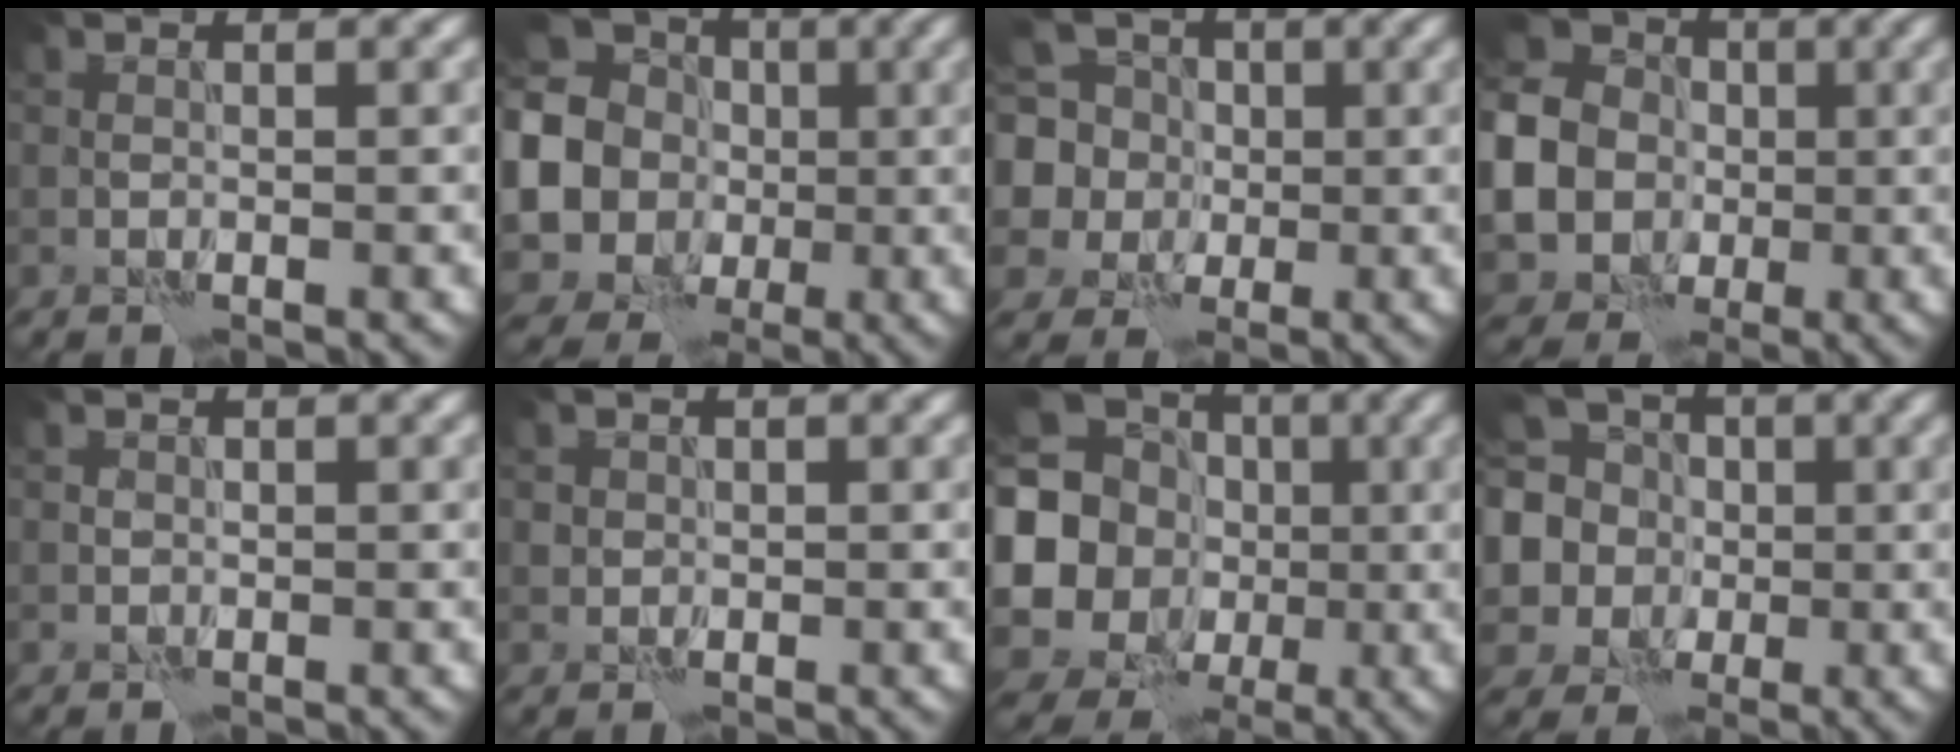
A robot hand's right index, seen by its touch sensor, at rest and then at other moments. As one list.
[{"total": 14.5, "force": [0.1, 13.2, 6.1], "torque": [-0.160, 0.018, -0.021]}, {"total": 8.9, "force": [1.6, 8.0, 3.6], "torque": [-0.099, 0.024, -0.005]}, {"total": 18.4, "force": [-1.3, 17.1, 6.7], "torque": [-0.189, -0.001, -0.053]}, {"total": 0.0}, {"total": 0.8, "force": [0.1, 0.8, 0.0], "torque": [0.004, -0.002, 0.001]}, {"total": 16.3, "force": [0.3, 15.0, 6.4], "torque": [-0.180, 0.008, -0.013]}, {"total": 8.5, "force": [0.9, 7.7, 3.6], "torque": [-0.092, 0.013, -0.014]}]